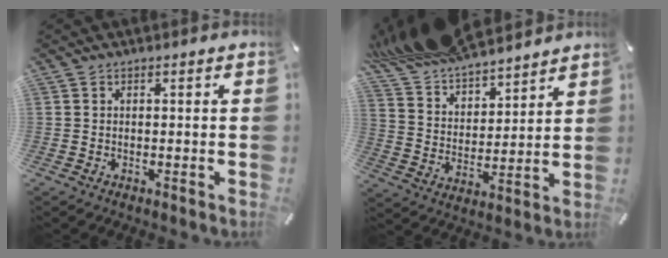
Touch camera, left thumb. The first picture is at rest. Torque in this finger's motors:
{"motor_torque": [1.88, -1.33, 1.30, -1.46, 0.30]}